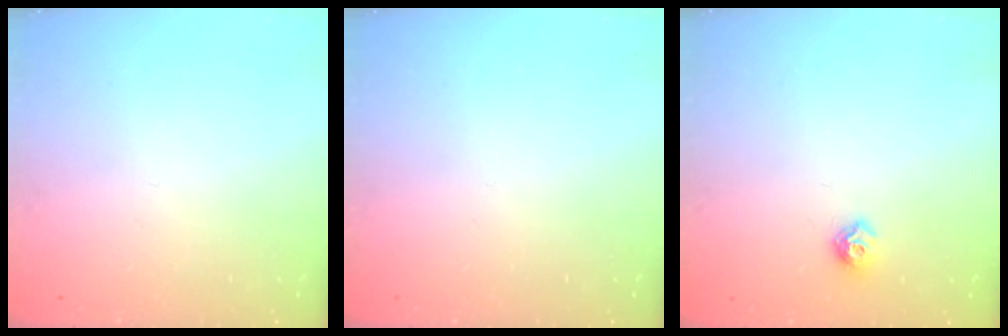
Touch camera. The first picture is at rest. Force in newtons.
{"total": 0.0}
{"total": 7.3, "press": 7.2, "slide": 0.9}